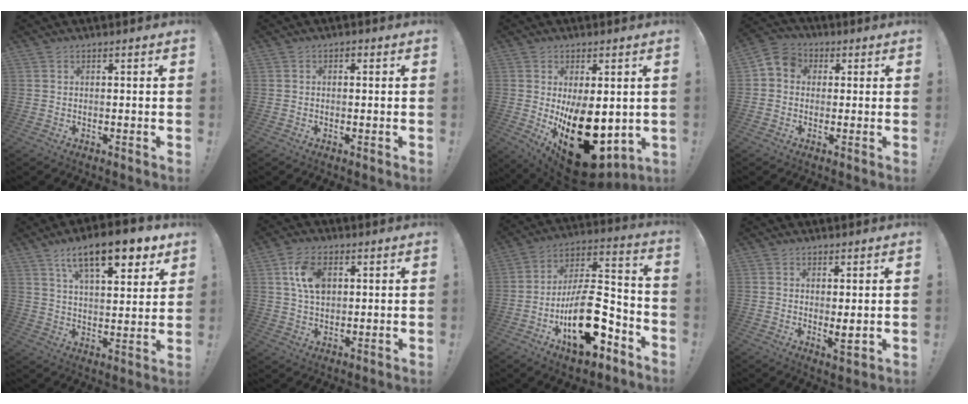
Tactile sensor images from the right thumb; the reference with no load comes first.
{"total": 1.1, "force": [-0.5, 0.9, 0.6], "torque": [-0.008, 0.005, -0.009]}
{"total": 20.9, "force": [-3.4, 11.5, 17.1], "torque": [-0.243, 0.001, -0.027]}
{"total": 5.7, "force": [0.3, 5.1, 2.6], "torque": [-0.036, 0.013, 0.008]}
{"total": 15.7, "force": [9.5, 5.7, 11.2], "torque": [-0.180, -0.042, 0.156]}
{"total": 9.6, "force": [3.0, 6.1, 6.7], "torque": [-0.118, 0.005, 0.057]}
{"total": 22.8, "force": [-9.5, 11.7, 17.1], "torque": [-0.280, 0.068, -0.143]}
{"total": 3.8, "force": [0.9, 1.0, 3.6], "torque": [-0.046, -0.016, 0.016]}